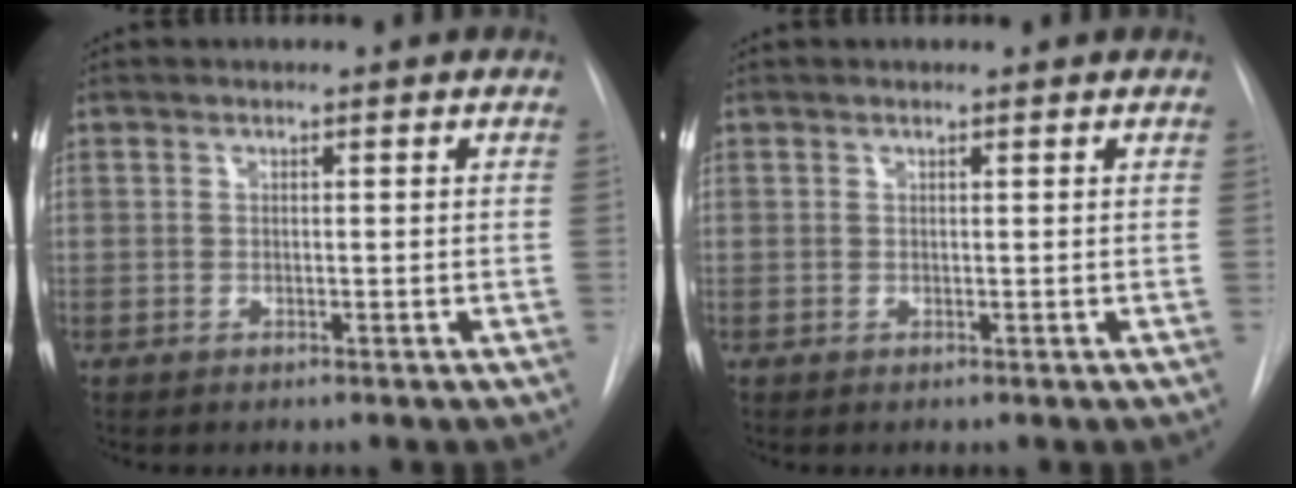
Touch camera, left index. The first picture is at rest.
{"total": 0.5, "force": [0.5, 0.0, 0.0], "torque": [-0.005, 0.001, 0.007]}